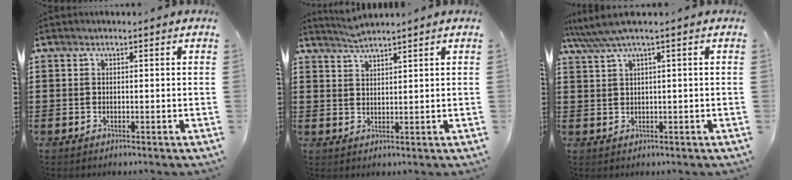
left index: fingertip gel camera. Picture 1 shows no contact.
{"total": 2.2, "force": [2.1, -0.3, 0.4], "torque": [-0.013, -0.001, 0.042]}
{"total": 2.8, "force": [0.9, -0.1, 2.7], "torque": [-0.059, -0.005, 0.011]}